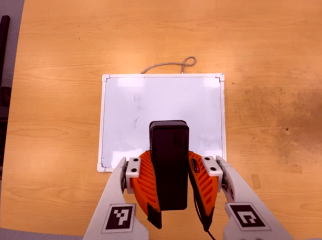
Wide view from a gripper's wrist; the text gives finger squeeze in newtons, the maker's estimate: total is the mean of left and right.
{"total": 7.5, "left": 6.9, "right": 8.2}